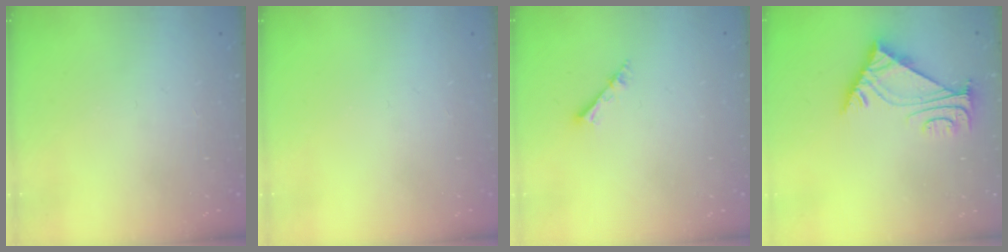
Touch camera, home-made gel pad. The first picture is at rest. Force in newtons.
{"total": 0.0}
{"total": 2.6, "press": 2.6, "slide": 0.3}
{"total": 6.2, "press": 6.1, "slide": 1.1}